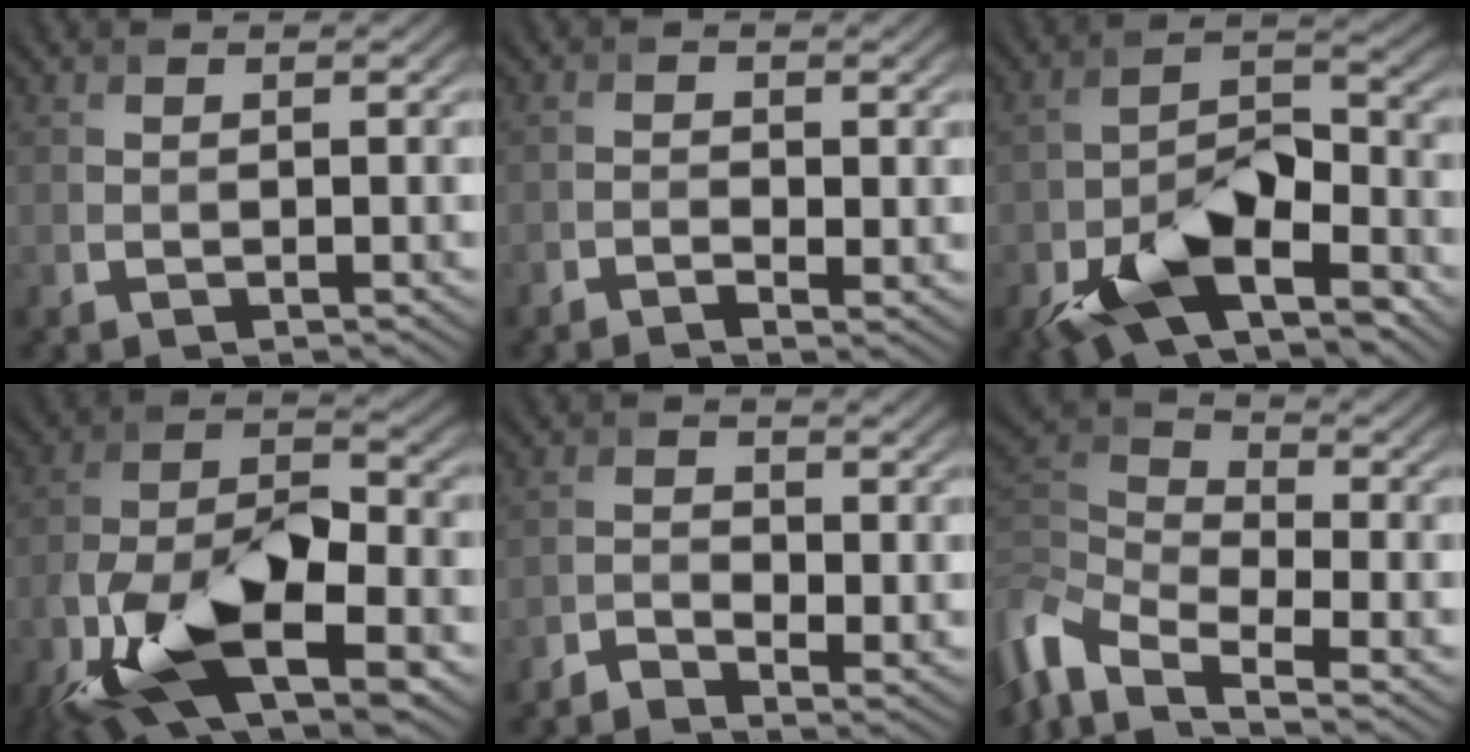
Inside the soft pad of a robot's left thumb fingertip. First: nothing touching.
{"total": 1.9, "force": [-1.0, 0.9, 1.2], "torque": [-0.027, -0.004, -0.019]}
{"total": 10.7, "force": [-6.0, 5.1, 7.3], "torque": [-0.151, -0.008, -0.109]}
{"total": 14.2, "force": [-6.9, 6.2, 10.8], "torque": [-0.232, -0.014, -0.137]}
{"total": 2.7, "force": [-1.5, 1.6, 1.6], "torque": [-0.031, -0.005, -0.030]}
{"total": 8.9, "force": [-3.5, 4.8, 6.7], "torque": [-0.173, -0.002, -0.087]}